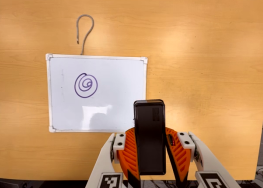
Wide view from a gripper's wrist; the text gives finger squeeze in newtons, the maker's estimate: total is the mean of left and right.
{"total": 7.3, "left": 6.2, "right": 8.3}